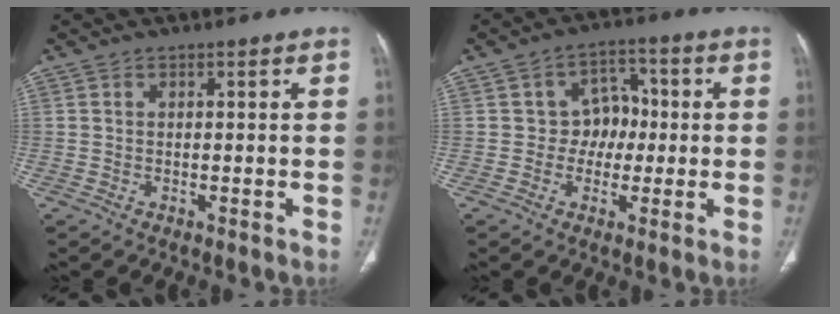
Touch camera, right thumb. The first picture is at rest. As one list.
[{"total": 7.0, "force": [-0.2, 5.9, 3.9], "torque": [-0.009, 0.019, -0.011]}]